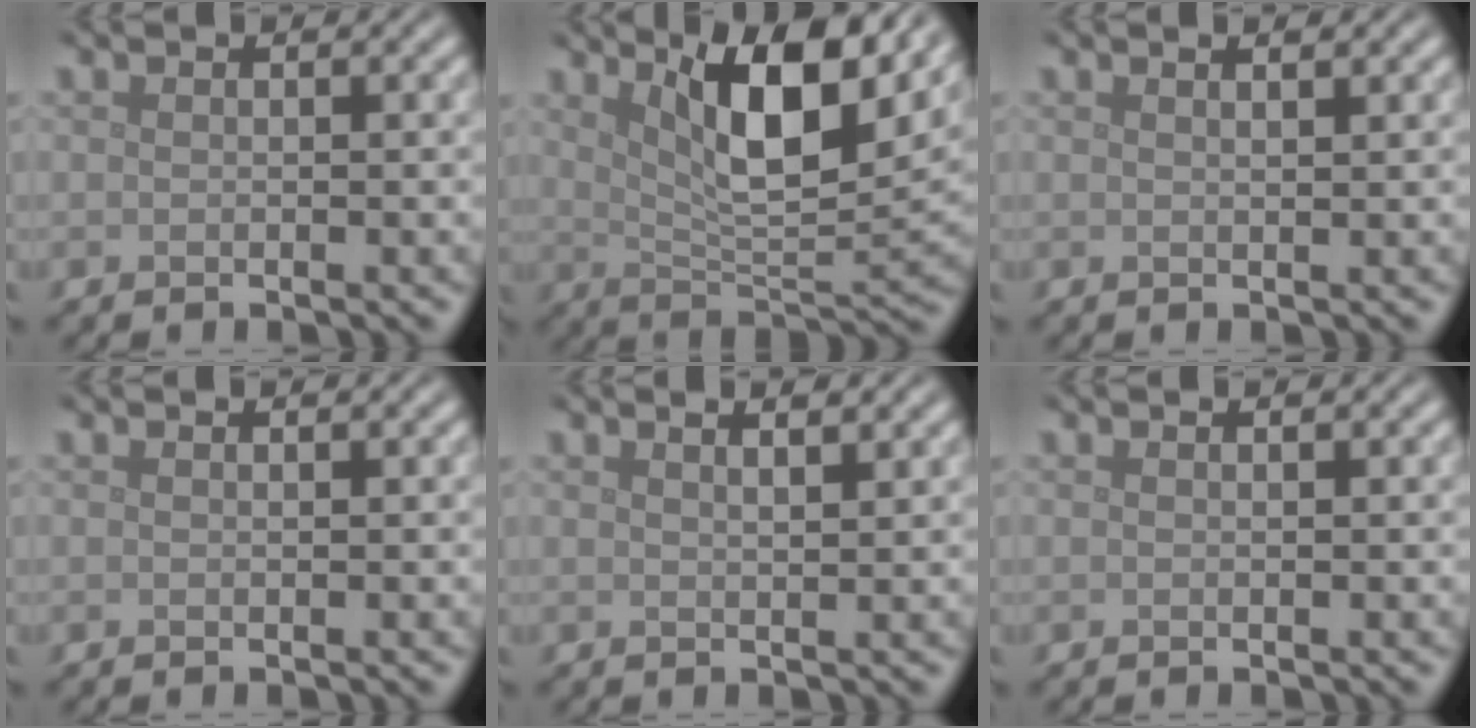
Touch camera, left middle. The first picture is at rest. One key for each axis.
{"total": 9.6, "fx": 4.7, "fy": 3.0, "fz": 7.8, "tx": -0.124, "ty": -0.004, "tz": 0.082}
{"total": 1.4, "fx": 0.9, "fy": 0.4, "fz": 0.9, "tx": -0.004, "ty": 0.000, "tz": 0.003}
{"total": 0.0}
{"total": 3.2, "fx": 2.1, "fy": 1.3, "fz": 2.1, "tx": -0.001, "ty": 0.017, "tz": -0.002}
{"total": 0.0}